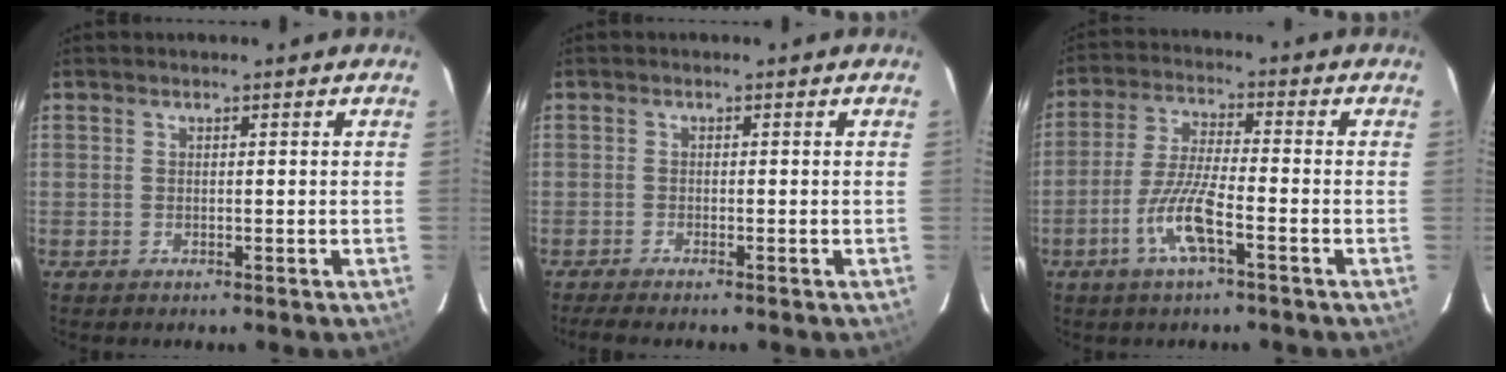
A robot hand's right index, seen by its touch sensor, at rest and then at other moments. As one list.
[{"total": 2.9, "force": [-2.5, 0.0, 1.5], "torque": [-0.036, -0.011, -0.046]}, {"total": 8.6, "force": [-4.1, 1.0, 7.4], "torque": [-0.156, -0.005, -0.081]}]